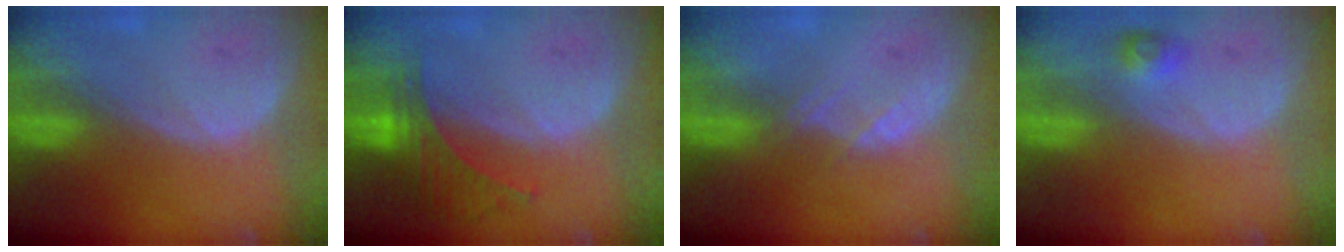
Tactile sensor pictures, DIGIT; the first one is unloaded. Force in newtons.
{"total": 6.2, "press": 5.8, "slide": 2.2}
{"total": 1.5, "press": 1.4, "slide": 0.2}
{"total": 2.3, "press": 2.2, "slide": 0.7}